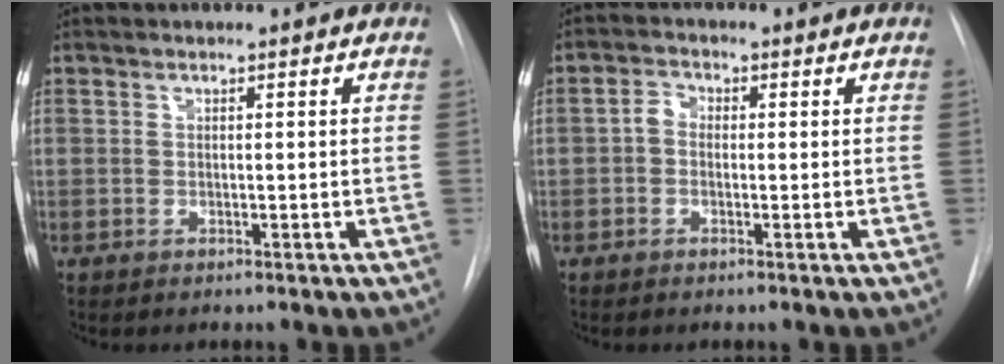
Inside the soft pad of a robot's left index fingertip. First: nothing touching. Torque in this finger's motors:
{"motor_torque": [0.39, 0.09, 0.09, 0.01]}